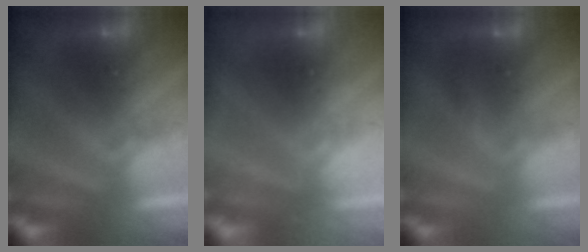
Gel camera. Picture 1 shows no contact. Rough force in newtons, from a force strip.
{"total": 1.8}
{"total": 3.0}